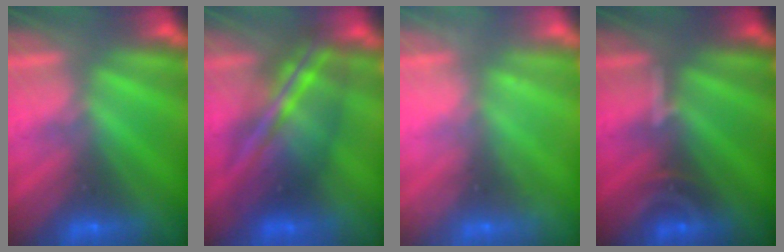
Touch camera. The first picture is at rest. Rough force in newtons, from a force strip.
{"total": 7.7}
{"total": 2.2}
{"total": 3.3}